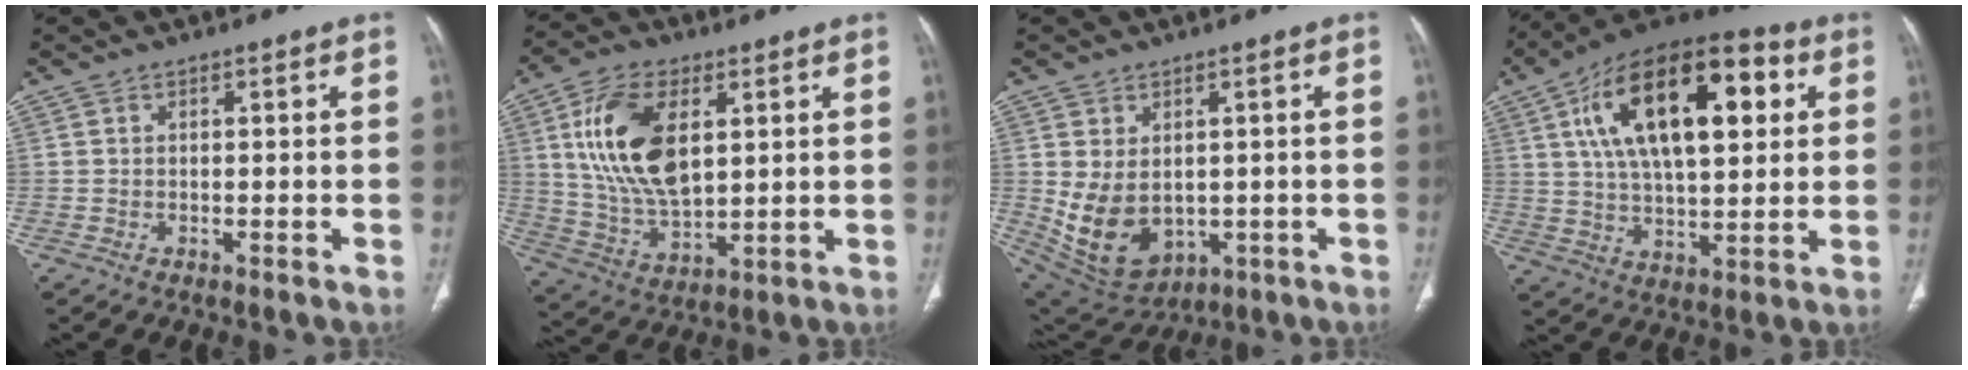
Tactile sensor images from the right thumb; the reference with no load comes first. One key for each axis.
{"total": 17.4, "fx": 4.7, "fy": 9.5, "fz": 13.8, "tx": -0.253, "ty": -0.013, "tz": 0.097}
{"total": 11.5, "fx": -0.6, "fy": 8.2, "fz": 8.0, "tx": -0.131, "ty": -0.008, "tz": 0.026}
{"total": 25.0, "fx": 7.5, "fy": 11.8, "fz": 20.7, "tx": -0.330, "ty": 0.011, "tz": 0.116}